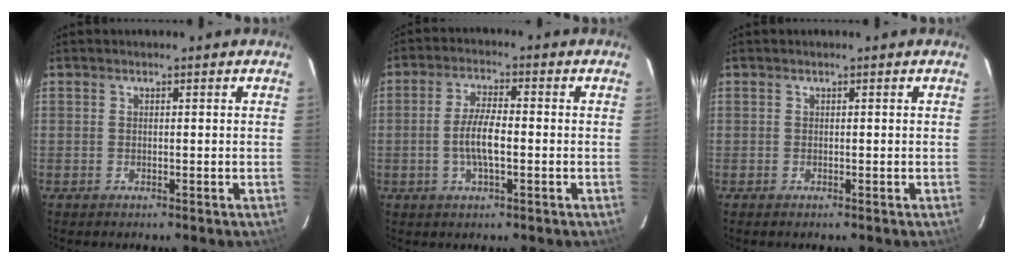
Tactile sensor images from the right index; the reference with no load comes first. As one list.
[{"total": 5.8, "force": [-1.3, 1.3, 5.5], "torque": [-0.112, 0.003, -0.026]}, {"total": 0.0}]